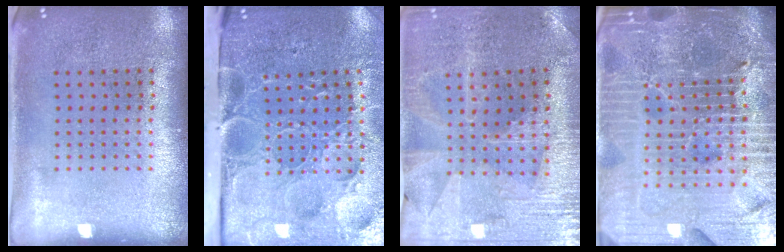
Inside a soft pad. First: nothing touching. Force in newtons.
{"total": 5.1, "press": 4.1, "slide": 3.0}
{"total": 1.7, "press": 1.7, "slide": 0.3}
{"total": 7.3, "press": 6.3, "slide": 3.7}